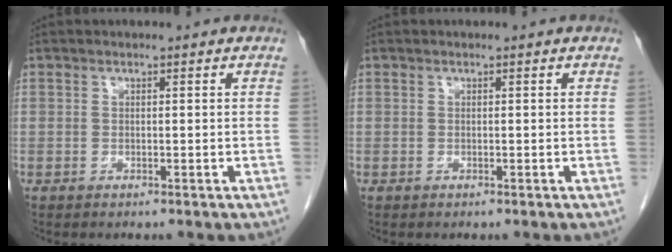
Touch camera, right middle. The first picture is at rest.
{"total": 0.0}